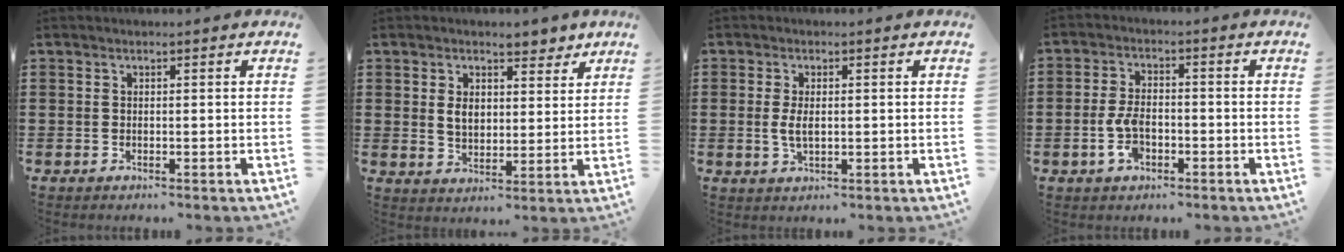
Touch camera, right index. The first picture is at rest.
{"total": 5.3, "force": [2.8, 3.6, 2.7], "torque": [-0.047, -0.004, 0.044]}
{"total": 3.2, "force": [0.1, 1.6, 2.8], "torque": [-0.065, 0.002, -0.001]}
{"total": 5.3, "force": [-1.7, 2.8, 4.2], "torque": [-0.102, -0.002, -0.036]}